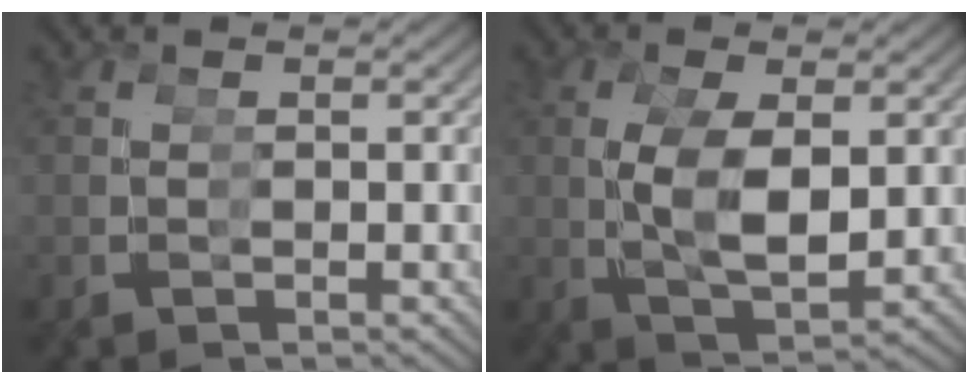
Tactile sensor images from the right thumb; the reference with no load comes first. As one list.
[{"total": 4.3, "force": [0.3, 2.3, 3.7], "torque": [-0.090, -0.003, 0.012]}]